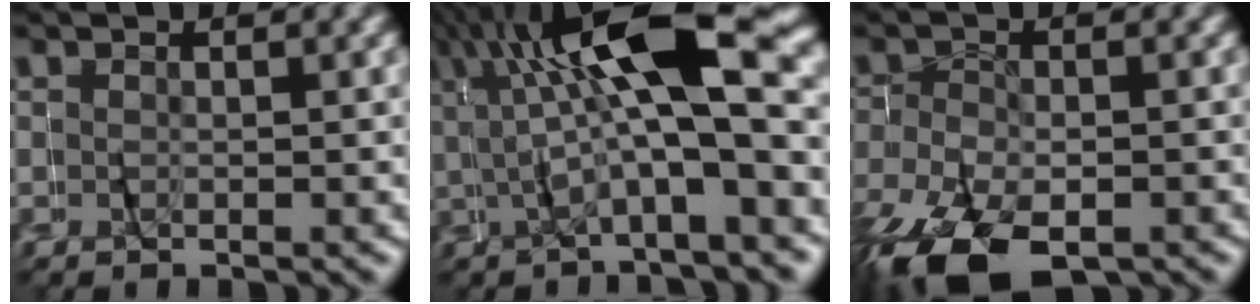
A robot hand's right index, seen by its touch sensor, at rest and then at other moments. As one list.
[{"total": 11.7, "force": [3.2, 3.7, 10.7], "torque": [-0.163, 0.038, 0.041]}, {"total": 8.3, "force": [-5.3, 4.6, 4.5], "torque": [-0.113, -0.028, -0.071]}]